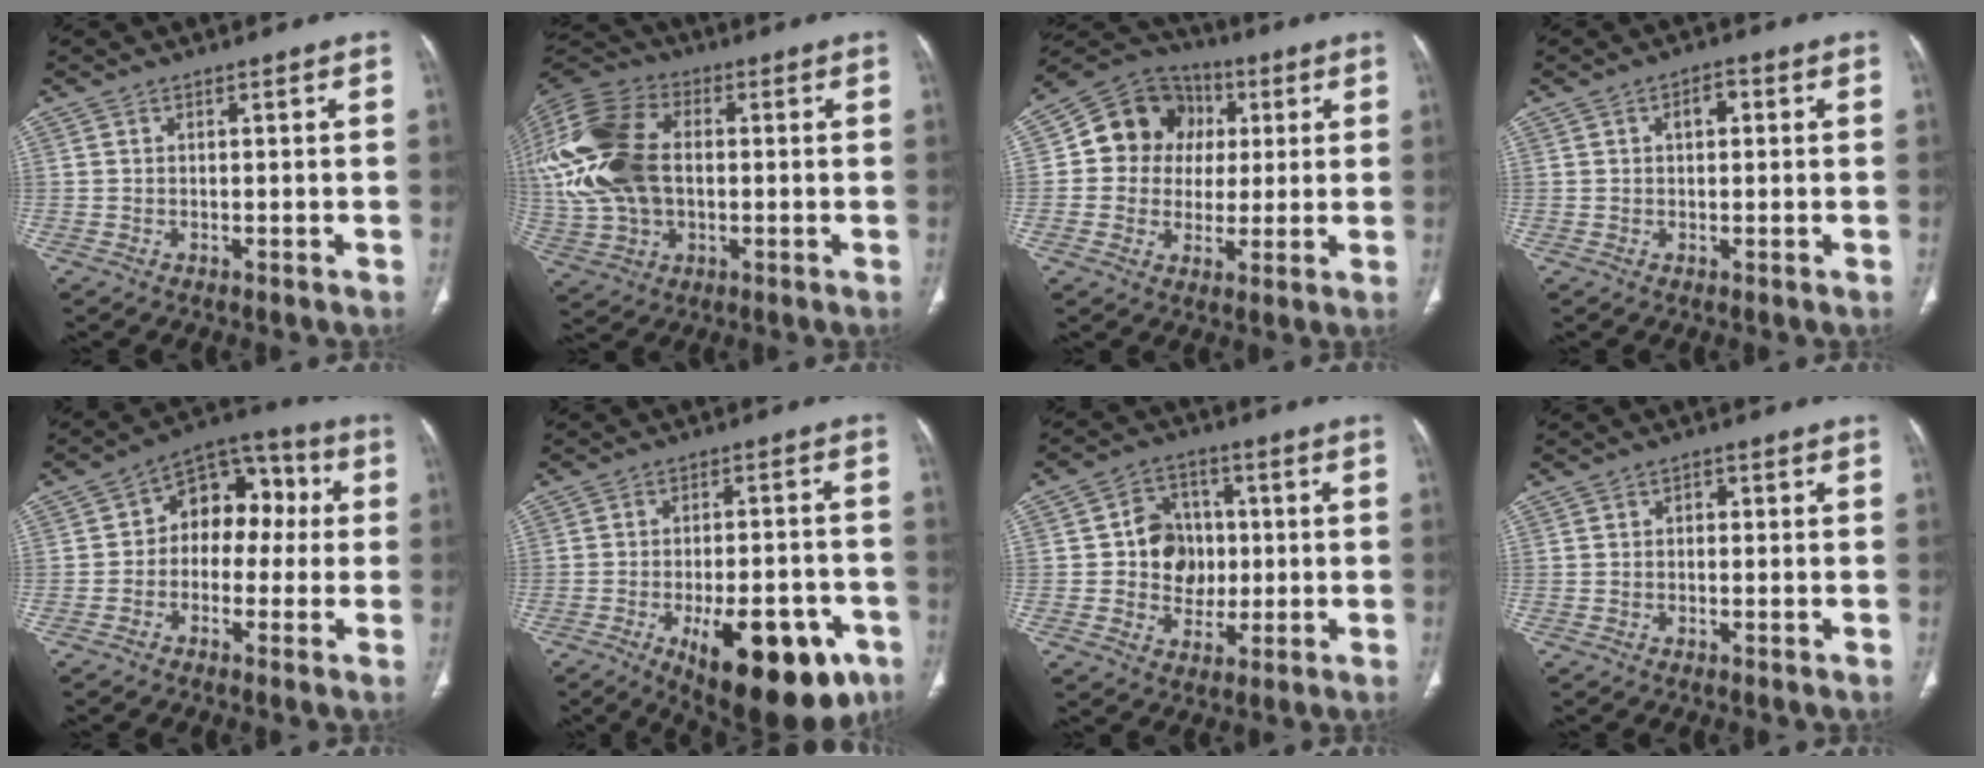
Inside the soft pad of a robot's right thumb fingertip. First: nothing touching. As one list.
[{"total": 28.3, "force": [2.8, 19.2, 20.6], "torque": [-0.495, 0.032, 0.061]}, {"total": 12.8, "force": [1.9, 11.5, 5.3], "torque": [-0.048, 0.014, 0.022]}, {"total": 3.0, "force": [0.7, 1.9, 2.3], "torque": [-0.029, 0.011, 0.008]}, {"total": 11.8, "force": [0.5, 8.5, 8.2], "torque": [-0.067, 0.043, -0.010]}, {"total": 20.8, "force": [-9.5, 8.9, 16.3], "torque": [-0.171, 0.032, -0.119]}, {"total": 9.8, "force": [0.3, 8.6, 4.8], "torque": [-0.027, 0.010, 0.005]}, {"total": 1.5, "force": [0.2, 1.1, 1.0], "torque": [-0.008, 0.006, 0.000]}]